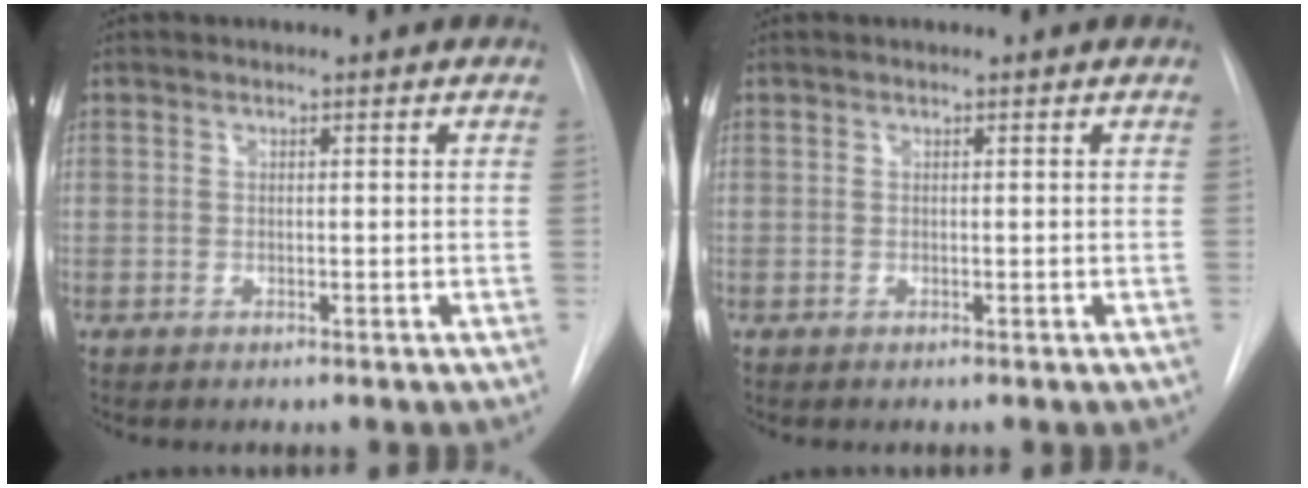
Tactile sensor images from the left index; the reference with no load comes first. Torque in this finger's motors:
{"motor_torque": [-0.03, 0.05, 0.03, 0.00]}